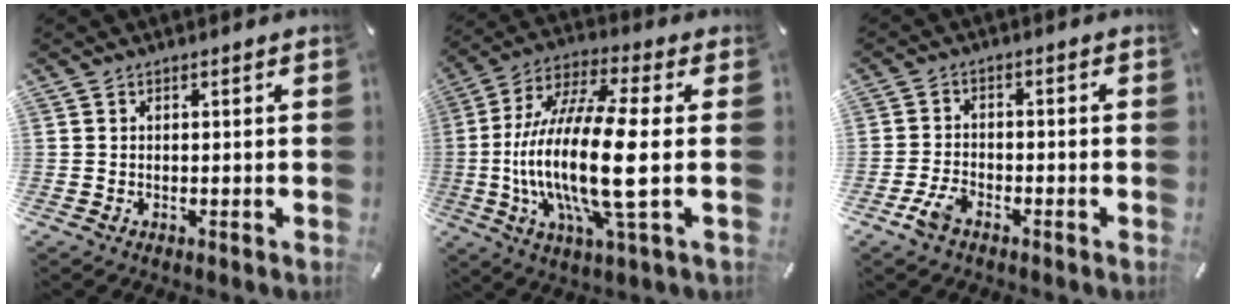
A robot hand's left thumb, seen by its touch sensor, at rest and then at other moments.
{"total": 20.4, "force": [-1.4, 4.3, 19.9], "torque": [-0.423, -0.021, -0.032]}
{"total": 4.6, "force": [-2.8, 2.7, 2.5], "torque": [-0.059, 0.012, -0.055]}